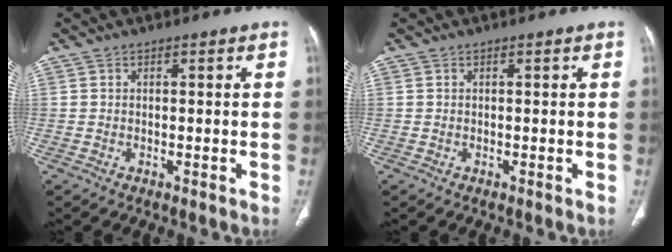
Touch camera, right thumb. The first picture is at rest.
{"total": 0.0}